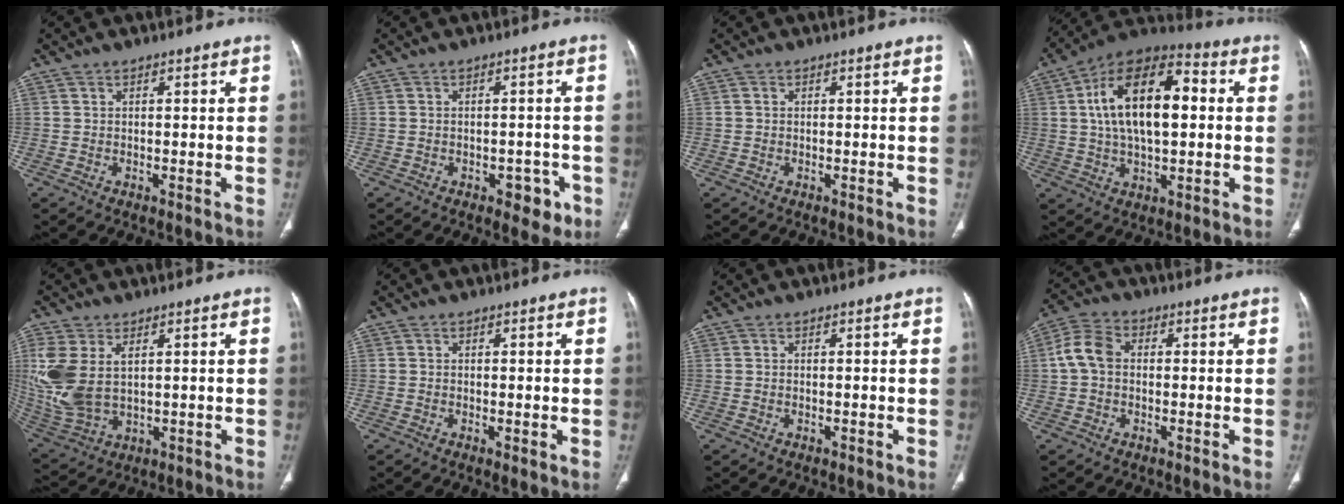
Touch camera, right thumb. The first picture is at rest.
{"total": 4.6, "force": [-2.3, 2.8, 2.9], "torque": [-0.017, 0.014, -0.025]}
{"total": 0.5, "force": [0.0, 0.5, 0.2], "torque": [-0.001, 0.002, -0.001]}
{"total": 18.7, "force": [2.5, 9.5, 16.0], "torque": [-0.263, 0.027, 0.035]}
{"total": 13.2, "force": [2.9, 7.9, 10.2], "torque": [-0.247, -0.006, 0.074]}
{"total": 1.0, "force": [-0.1, 0.3, 1.0], "torque": [-0.020, -0.006, -0.002]}
{"total": 0.0}
{"total": 6.2, "force": [0.2, 4.6, 4.3], "torque": [-0.086, 0.020, -0.003]}